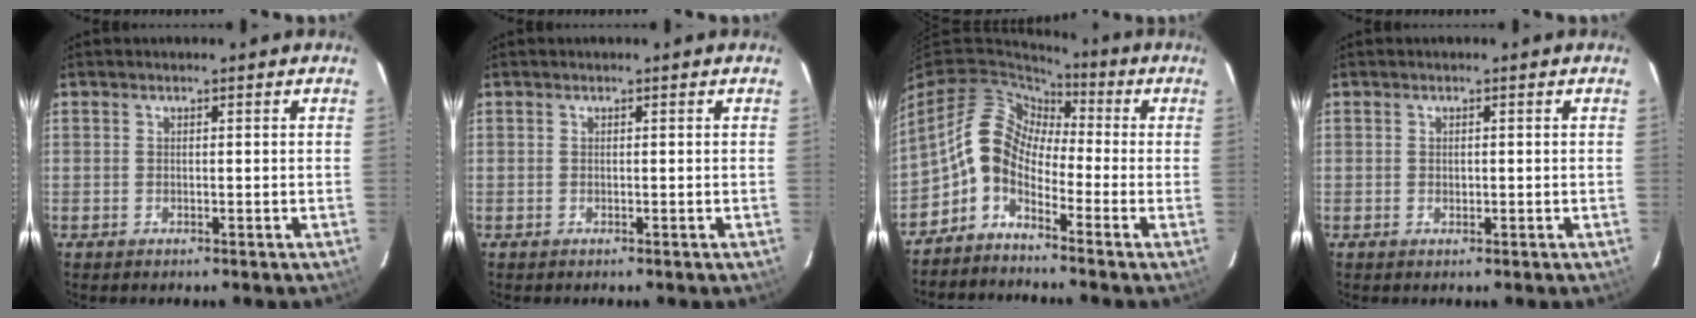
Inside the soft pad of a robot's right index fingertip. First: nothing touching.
{"total": 0.0}
{"total": 8.5, "force": [-2.8, 5.7, 5.6], "torque": [-0.107, 0.020, -0.075]}
{"total": 0.7, "force": [-0.1, 0.6, 0.4], "torque": [-0.006, 0.003, 0.000]}